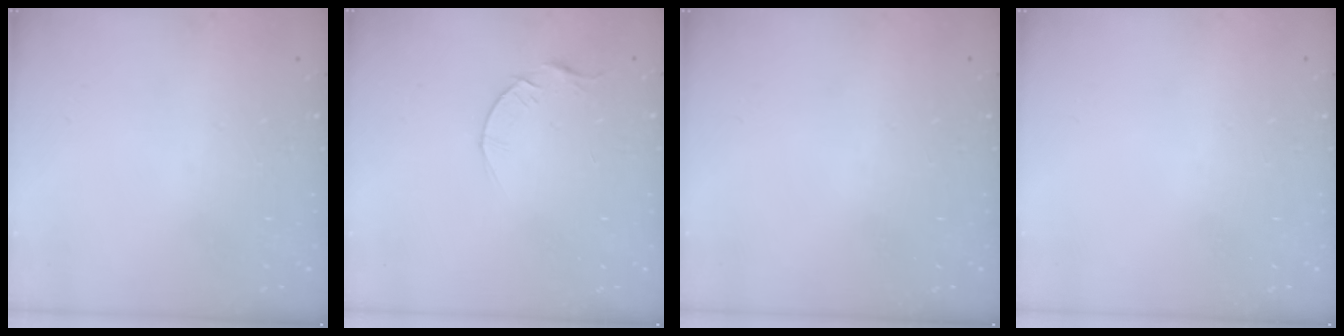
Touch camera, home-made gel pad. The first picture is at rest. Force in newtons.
{"total": 4.1, "press": 4.0, "slide": 0.5}
{"total": 0.0}
{"total": 0.0}